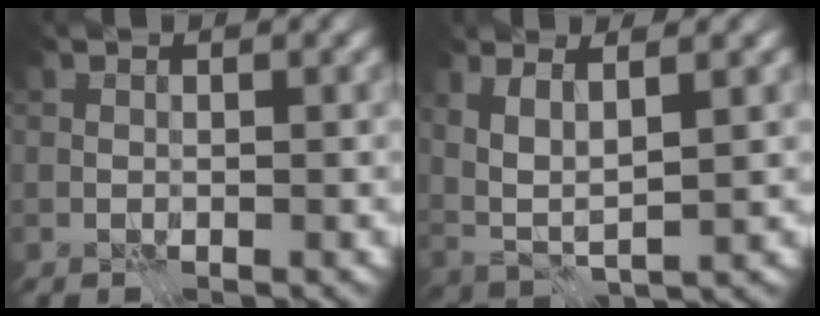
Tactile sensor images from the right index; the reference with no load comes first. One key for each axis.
{"total": 4.5, "fx": 1.6, "fy": 1.4, "fz": 4.0, "tx": -0.088, "ty": -0.008, "tz": 0.030}